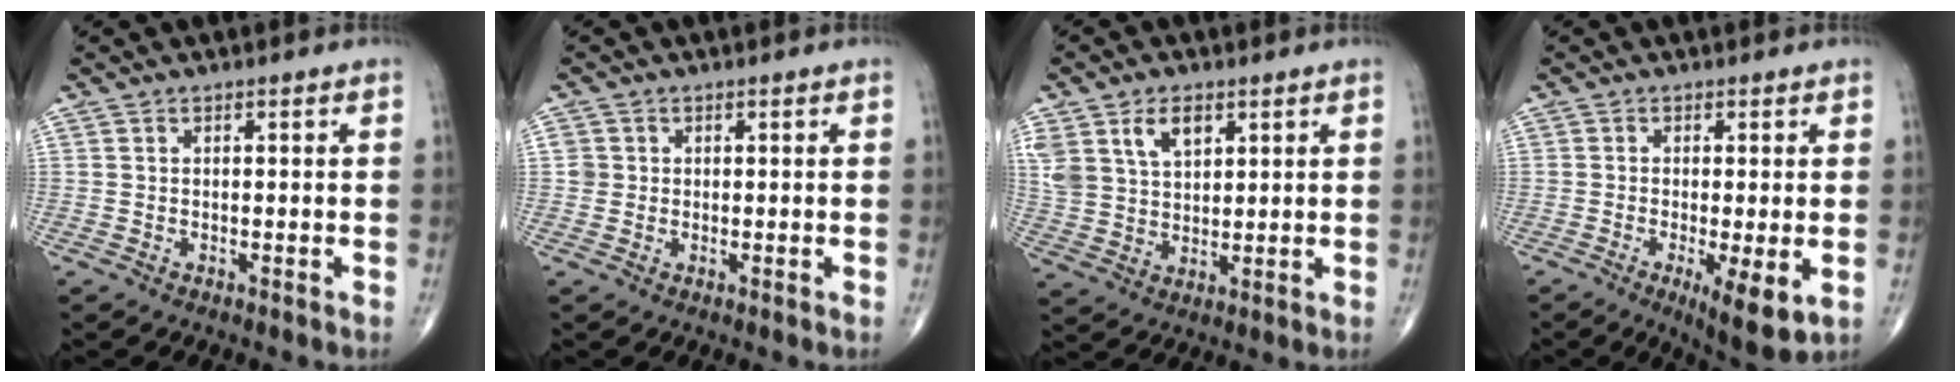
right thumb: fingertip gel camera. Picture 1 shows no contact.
{"total": 1.8, "force": [0.2, 1.7, 0.3], "torque": [0.005, 0.004, 0.003]}
{"total": 10.0, "force": [4.9, 6.3, 6.1], "torque": [-0.110, -0.012, 0.103]}
{"total": 7.9, "force": [-2.2, 2.0, 7.3], "torque": [-0.115, -0.022, -0.034]}